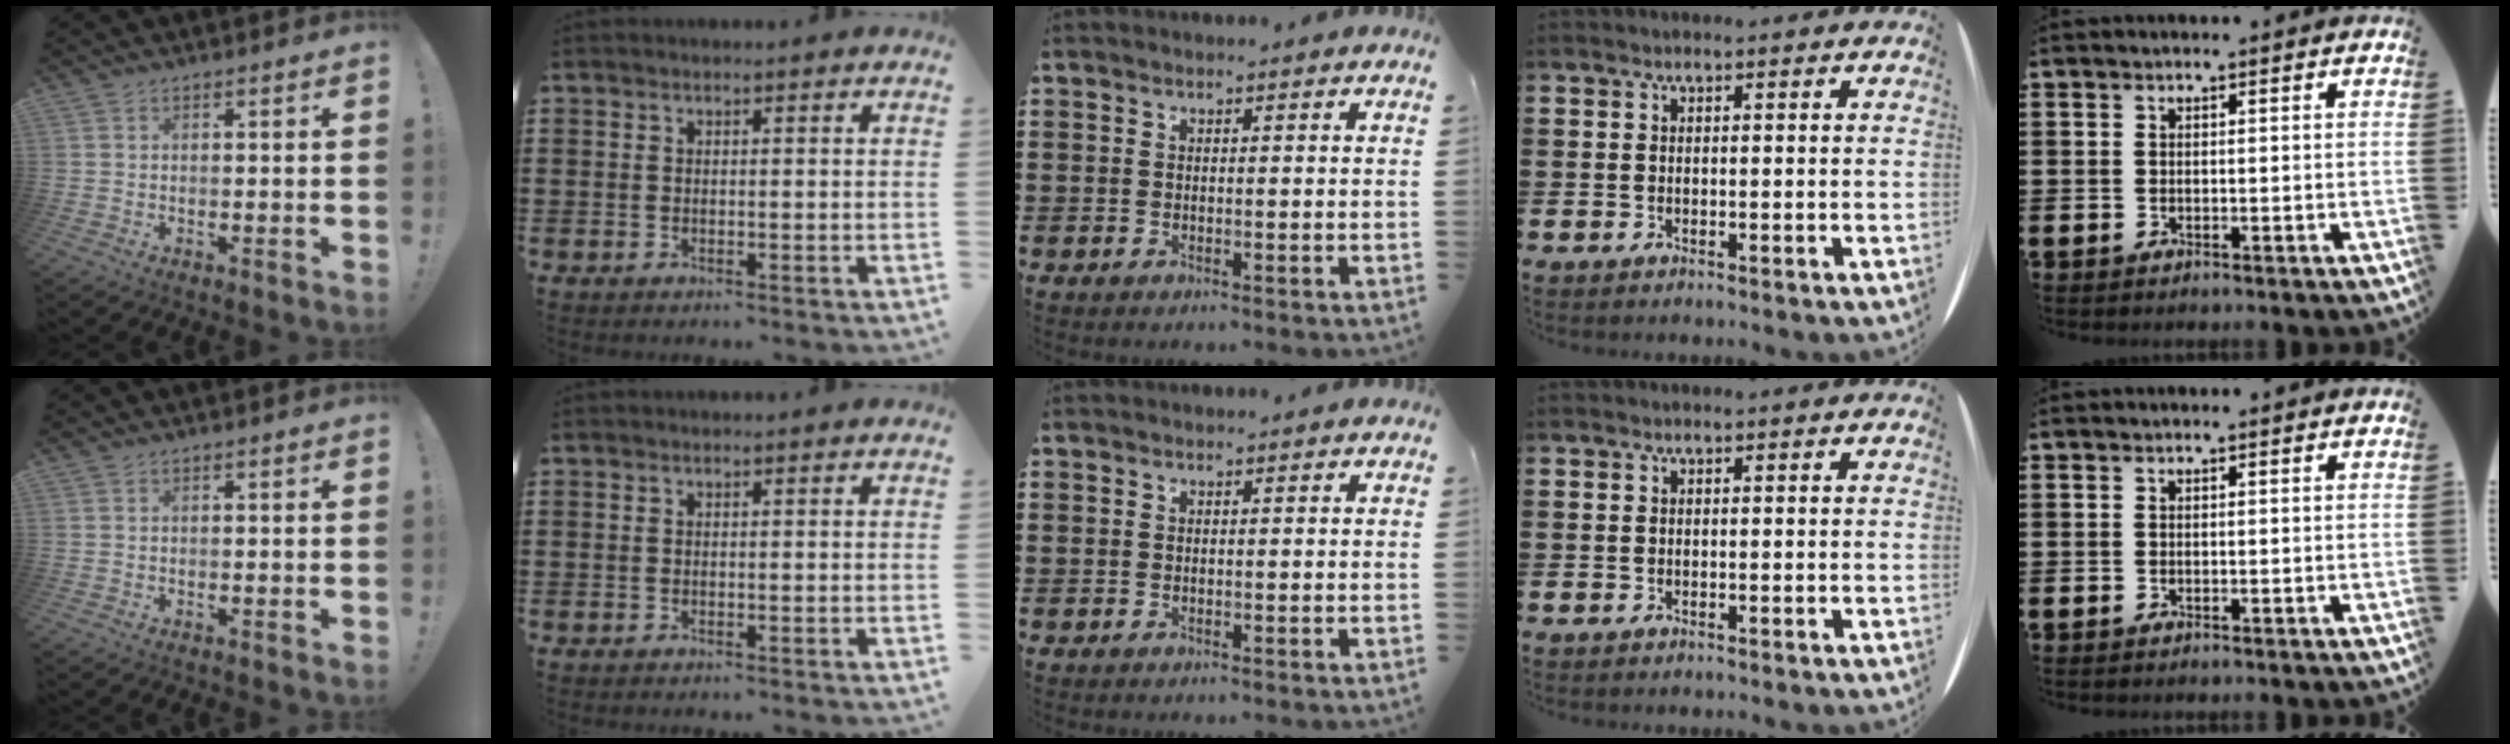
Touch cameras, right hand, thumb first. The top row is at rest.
{}